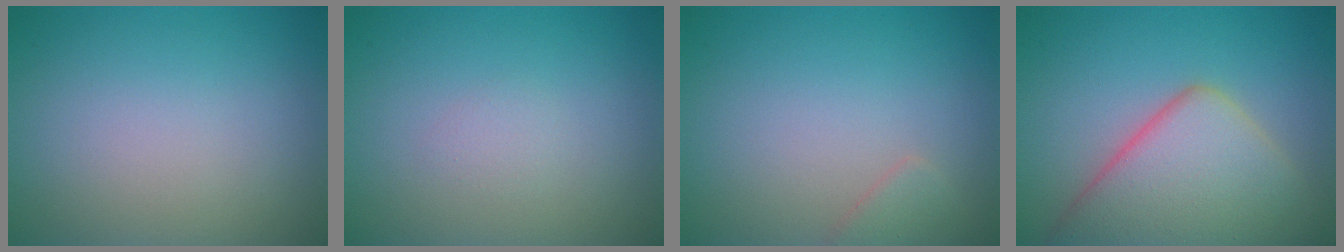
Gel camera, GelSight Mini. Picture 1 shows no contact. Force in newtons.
{"total": 0.6, "press": 0.6, "slide": 0.1}
{"total": 1.3, "press": 1.3, "slide": 0.1}
{"total": 9.0, "press": 9.0, "slide": 0.3}